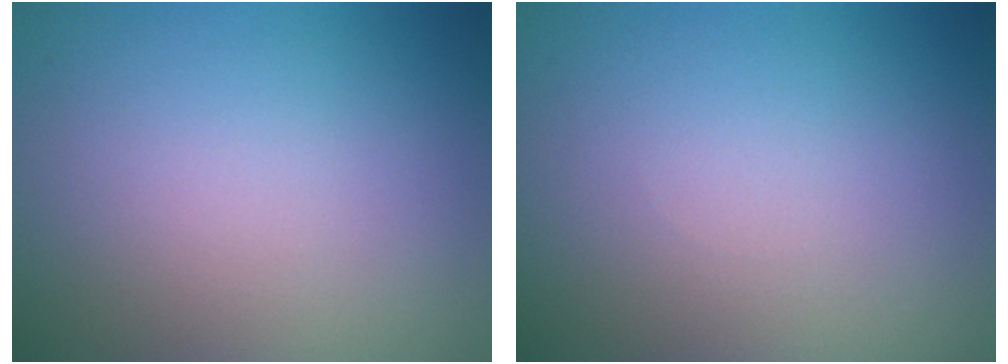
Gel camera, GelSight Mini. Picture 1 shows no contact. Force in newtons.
{"total": 0.0}